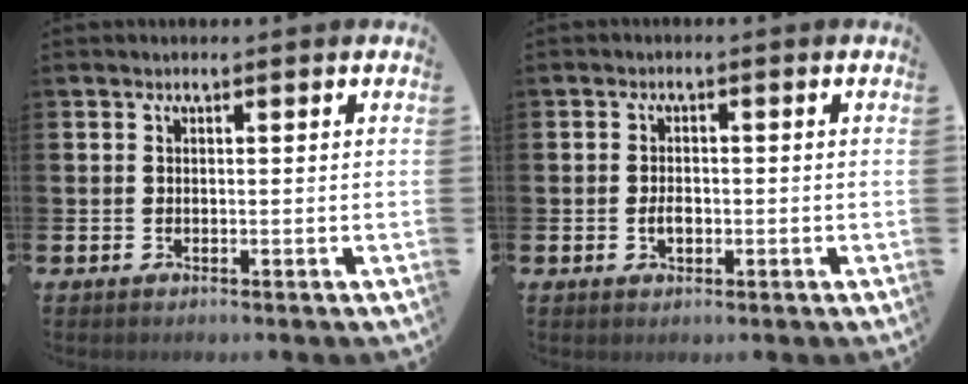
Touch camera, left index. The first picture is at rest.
{"total": 2.1, "force": [-0.4, 1.4, 1.6], "torque": [-0.017, -0.001, -0.011]}